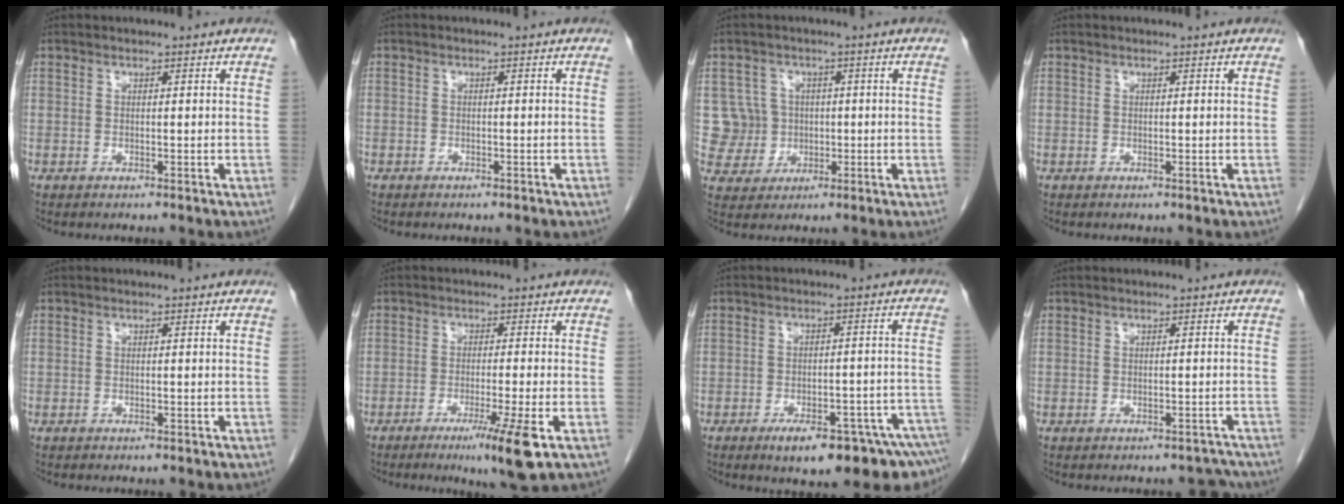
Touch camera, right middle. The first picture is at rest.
{"total": 0.7, "force": [-0.6, 0.2, 0.1], "torque": [-0.004, 0.001, -0.011]}
{"total": 5.2, "force": [0.5, 5.2, -0.4], "torque": [0.017, 0.013, 0.015]}
{"total": 0.0}
{"total": 0.0}
{"total": 7.2, "force": [-3.6, -1.0, 6.2], "torque": [-0.099, -0.025, -0.058]}
{"total": 13.5, "force": [-10.2, 2.3, 8.5], "torque": [-0.053, 0.022, -0.131]}
{"total": 4.0, "force": [-3.7, 1.4, 0.4], "torque": [0.003, 0.005, -0.036]}